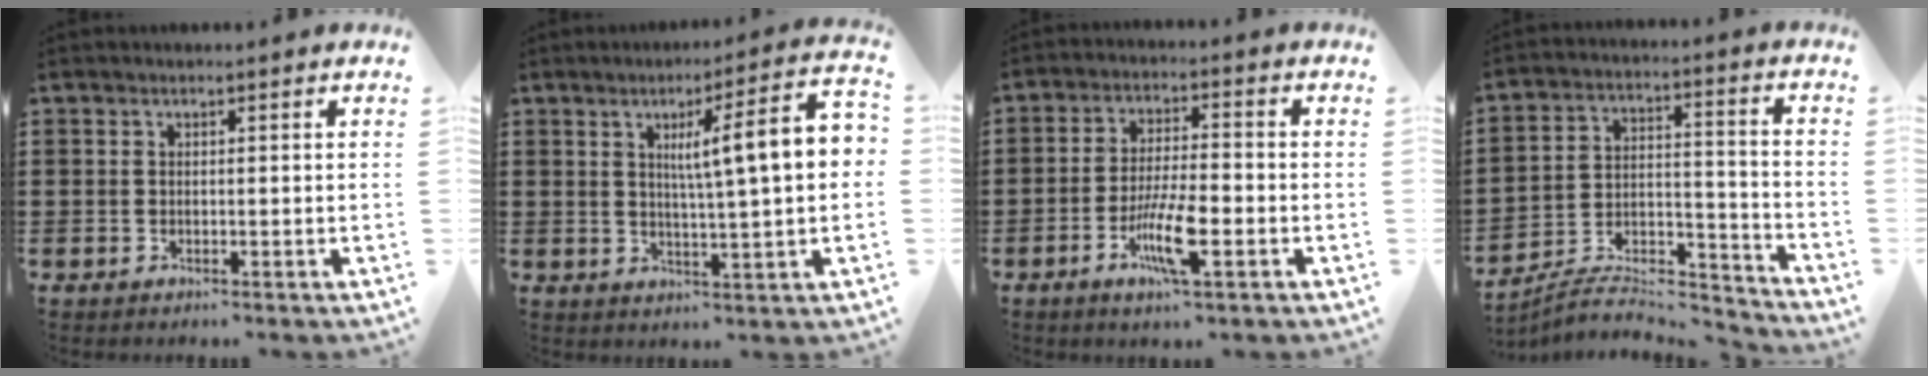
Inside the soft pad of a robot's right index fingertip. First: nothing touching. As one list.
[{"total": 9.5, "force": [1.8, 0.8, 9.3], "torque": [-0.158, -0.005, 0.022]}, {"total": 8.4, "force": [-3.3, 1.9, 7.5], "torque": [-0.152, -0.009, -0.062]}, {"total": 7.0, "force": [-6.5, 1.4, 2.0], "torque": [-0.032, 0.002, -0.128]}]